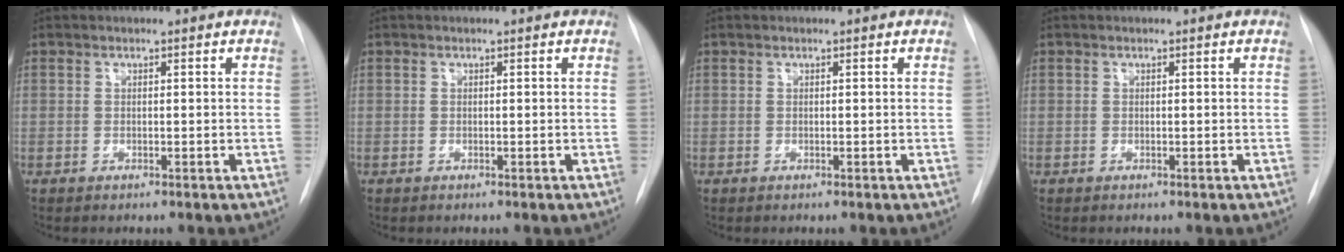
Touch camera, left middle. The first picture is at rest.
{"total": 0.0}
{"total": 0.0}
{"total": 0.0}